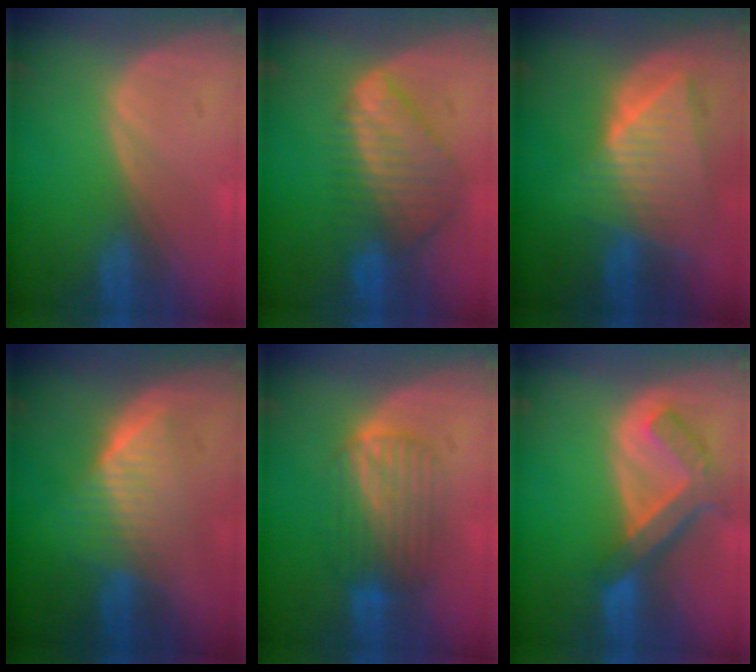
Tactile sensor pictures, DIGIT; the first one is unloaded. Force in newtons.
{"total": 9.0, "press": 7.7, "slide": 4.7}
{"total": 9.1, "press": 8.0, "slide": 4.3}
{"total": 6.4, "press": 5.8, "slide": 2.6}
{"total": 6.7, "press": 6.6, "slide": 0.6}
{"total": 7.6, "press": 6.6, "slide": 3.7}